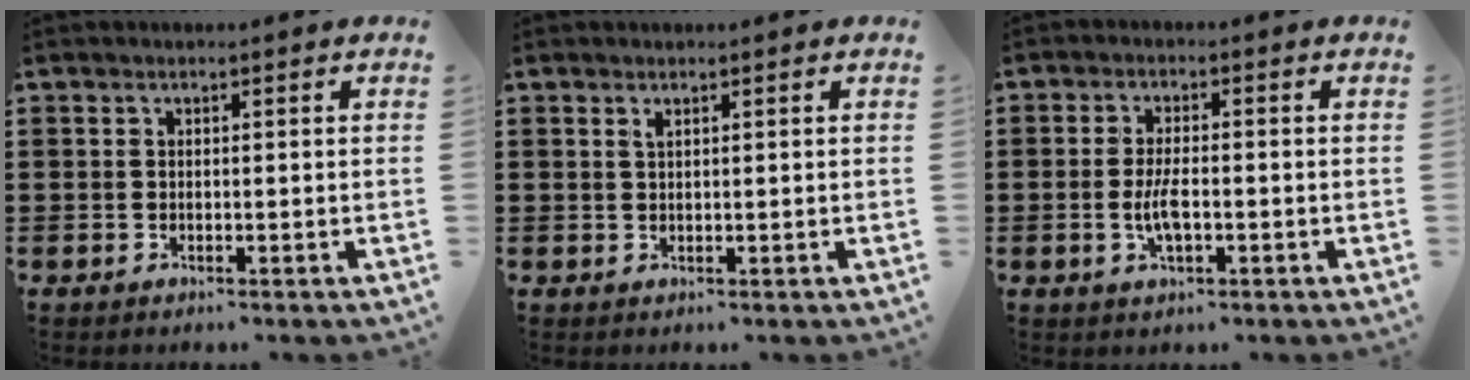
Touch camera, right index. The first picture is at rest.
{"total": 0.8, "force": [0.6, 0.2, 0.5], "torque": [-0.012, 0.001, 0.010]}
{"total": 4.2, "force": [-0.9, 1.4, 3.9], "torque": [-0.083, -0.003, -0.019]}